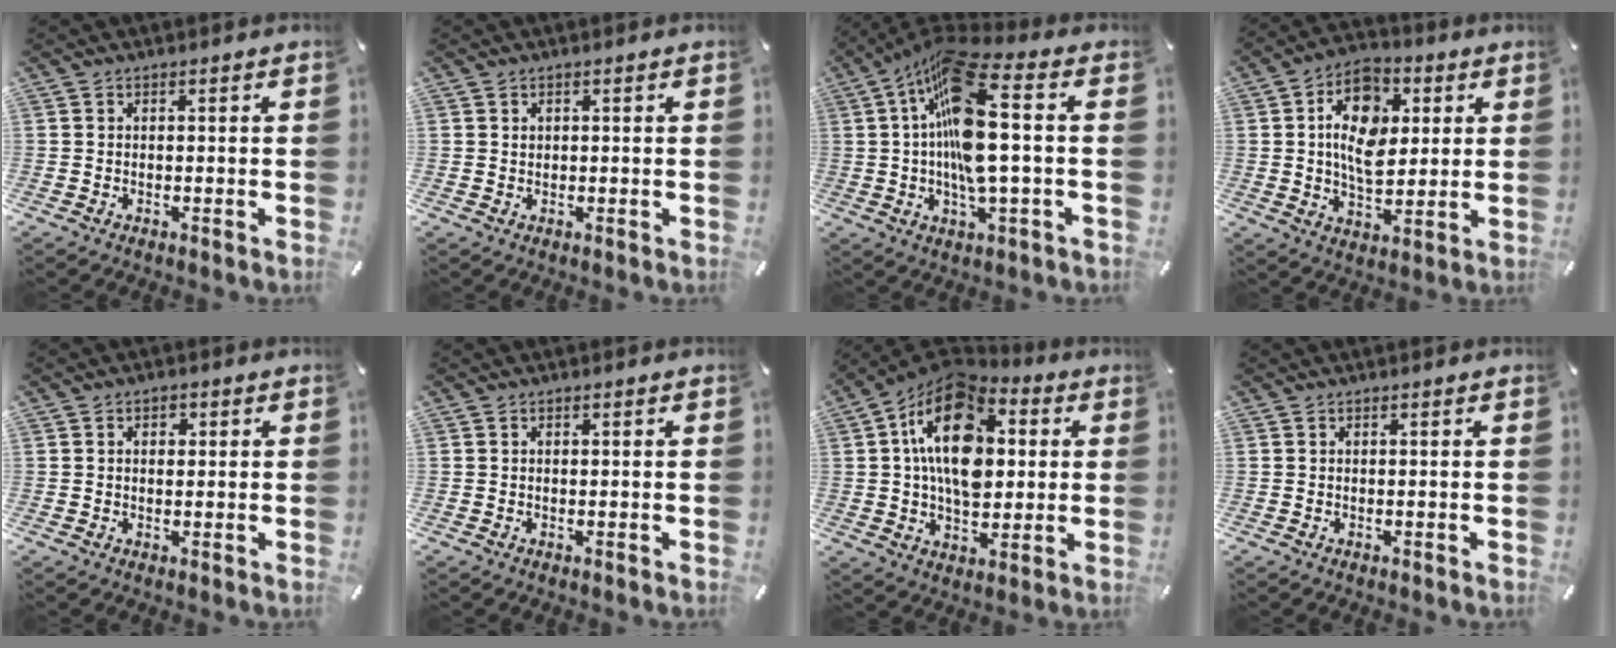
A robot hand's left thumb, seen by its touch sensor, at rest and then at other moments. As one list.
[{"total": 1.2, "force": [0.3, 1.2, 0.2], "torque": [0.002, 0.000, 0.003]}, {"total": 17.7, "force": [2.3, 4.9, 16.9], "torque": [-0.350, -0.009, 0.030]}, {"total": 13.6, "force": [2.9, 9.2, 9.6], "torque": [-0.166, 0.004, 0.050]}, {"total": 2.1, "force": [0.3, 1.7, 1.3], "torque": [-0.014, 0.001, -0.001]}, {"total": 0.0}, {"total": 19.1, "force": [3.6, 12.5, 14.0], "torque": [-0.259, -0.004, 0.058]}, {"total": 0.0}]